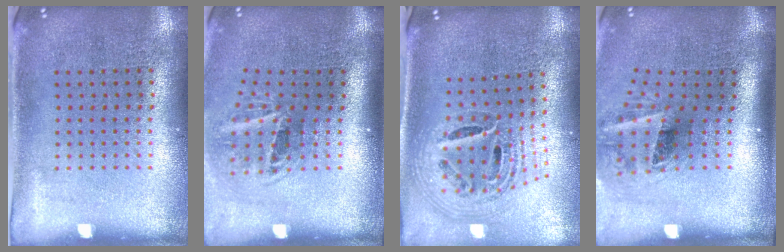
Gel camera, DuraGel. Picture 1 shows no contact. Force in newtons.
{"total": 2.0, "press": 1.2, "slide": 1.6}
{"total": 1.9, "press": 1.6, "slide": 1.1}
{"total": 2.1, "press": 1.3, "slide": 1.6}